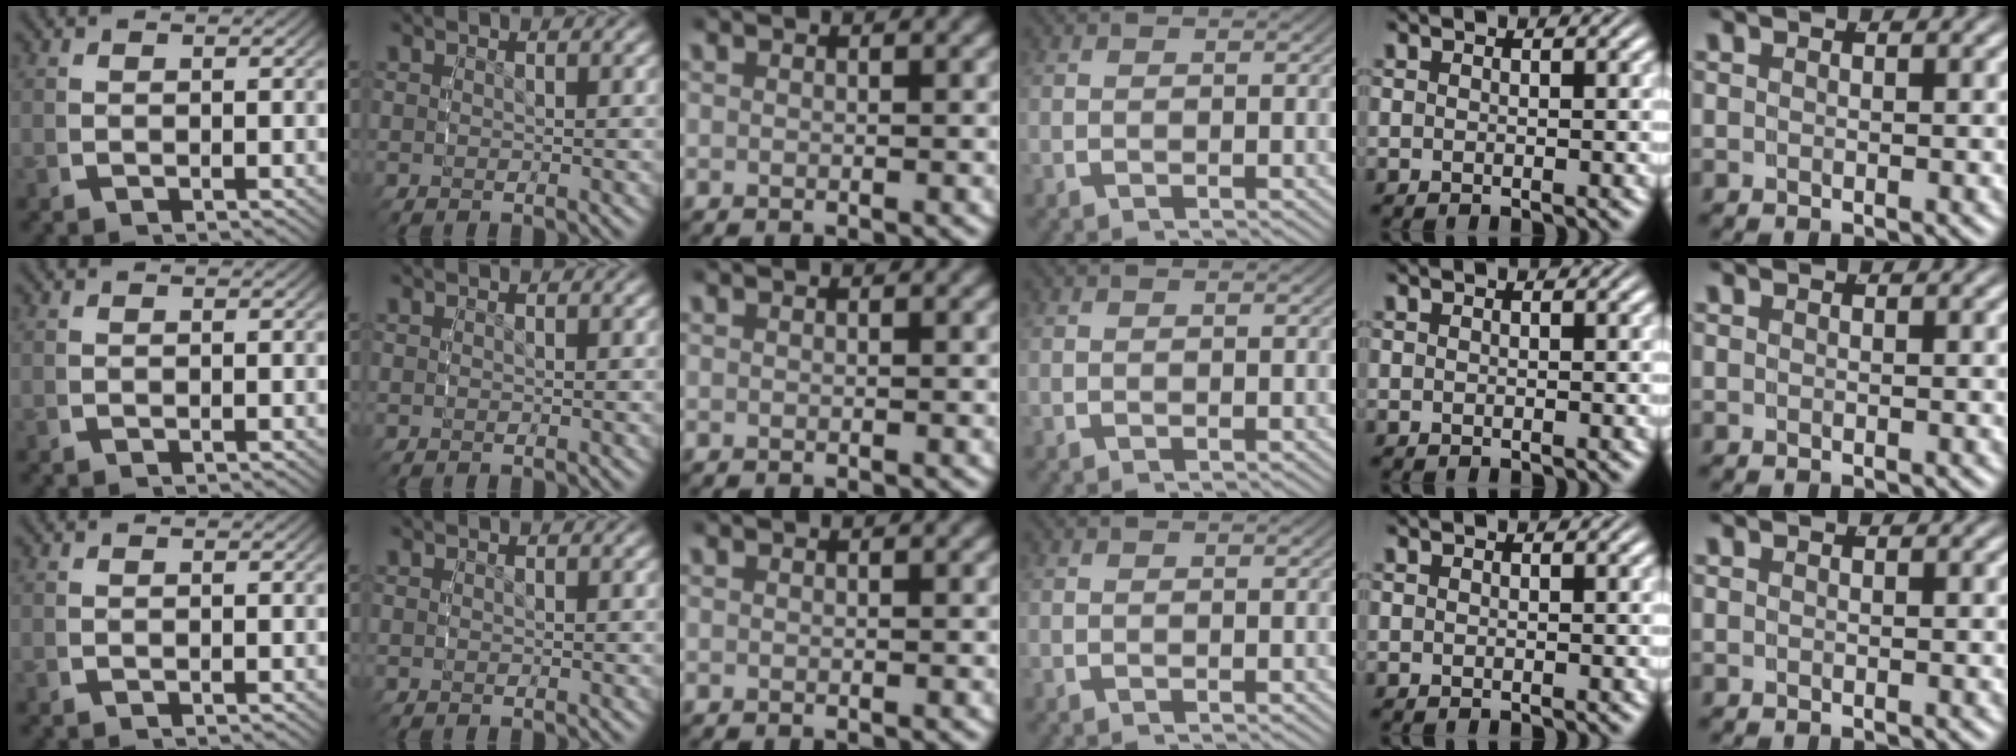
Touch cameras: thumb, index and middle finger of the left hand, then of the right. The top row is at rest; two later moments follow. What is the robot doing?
{"motion": "reach", "object": "pencil case"}